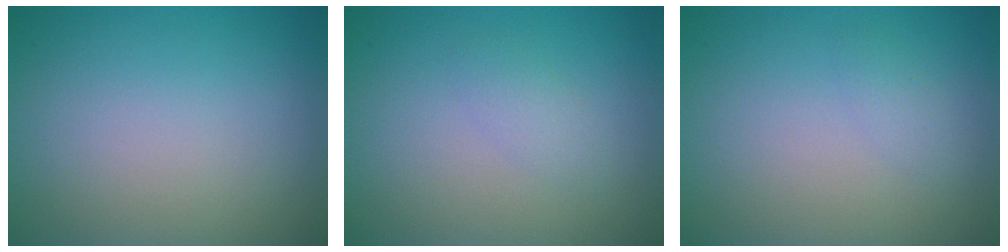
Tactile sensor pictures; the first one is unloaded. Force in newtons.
{"total": 1.3, "press": 1.3, "slide": 0.0}
{"total": 0.9, "press": 0.9, "slide": 0.2}